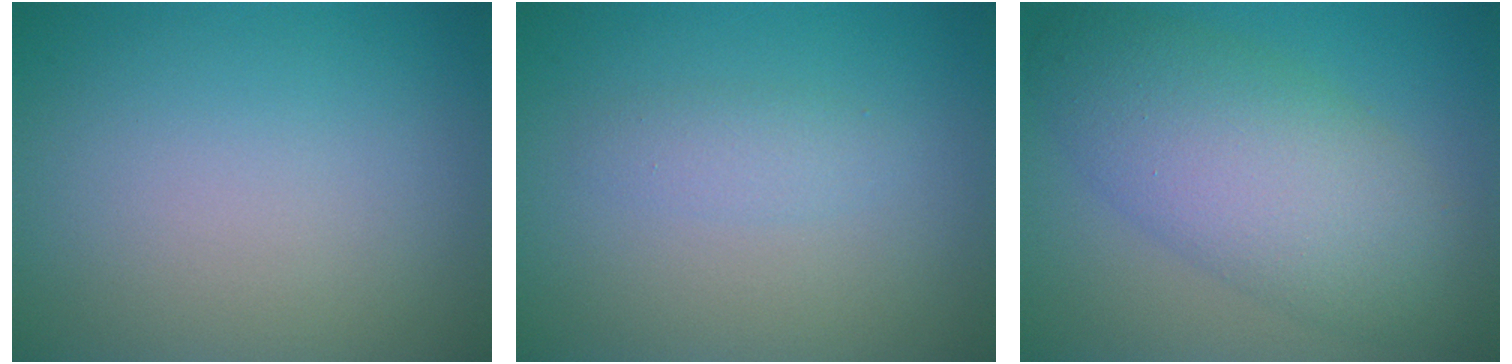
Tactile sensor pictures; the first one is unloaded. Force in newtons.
{"total": 1.4, "press": 1.4, "slide": 0.1}
{"total": 7.8, "press": 7.8, "slide": 0.4}